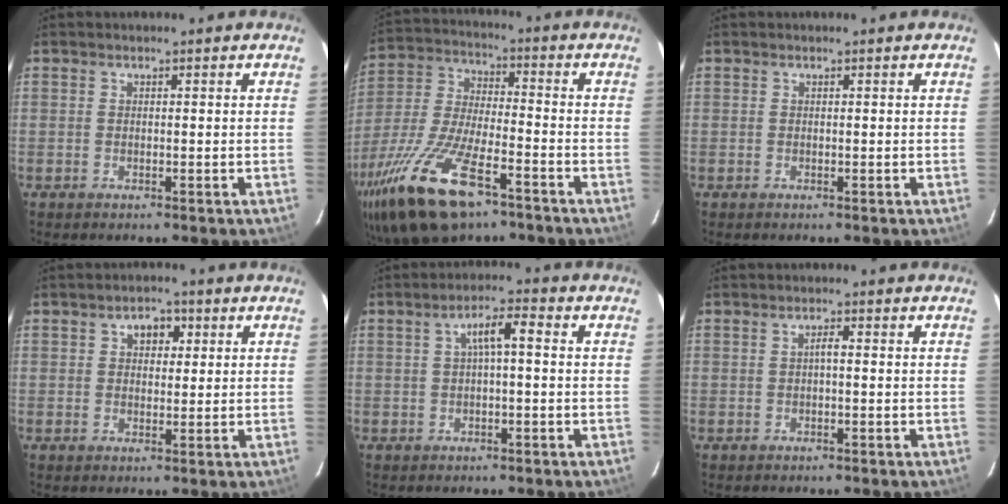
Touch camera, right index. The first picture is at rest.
{"total": 21.0, "force": [-12.6, 7.6, 15.0], "torque": [-0.323, -0.043, -0.236]}
{"total": 0.0}
{"total": 3.8, "force": [1.4, 2.8, 2.3], "torque": [-0.030, 0.015, 0.021]}
{"total": 4.5, "force": [0.4, 0.9, 4.4], "torque": [-0.080, 0.014, 0.011]}
{"total": 1.2, "force": [-0.2, 0.2, 1.1], "torque": [-0.020, 0.006, -0.003]}